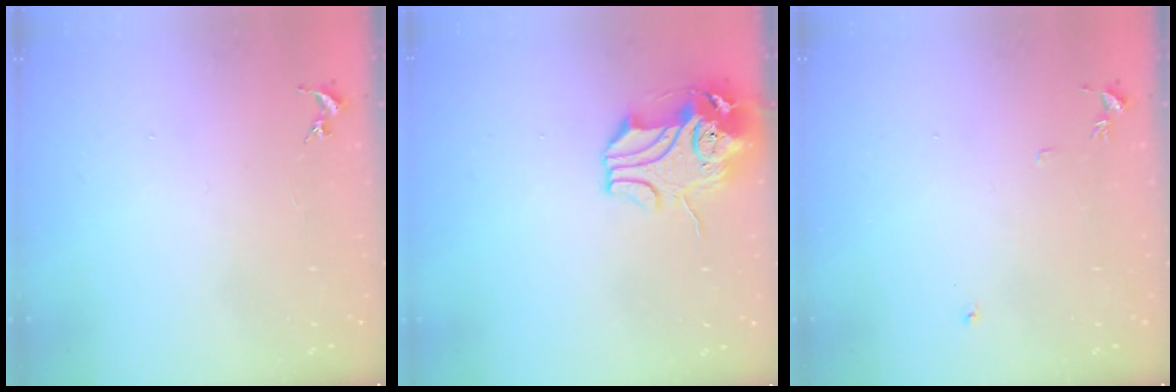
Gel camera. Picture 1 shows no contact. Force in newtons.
{"total": 11.8, "press": 11.6, "slide": 2.0}
{"total": 6.2, "press": 6.2, "slide": 0.7}